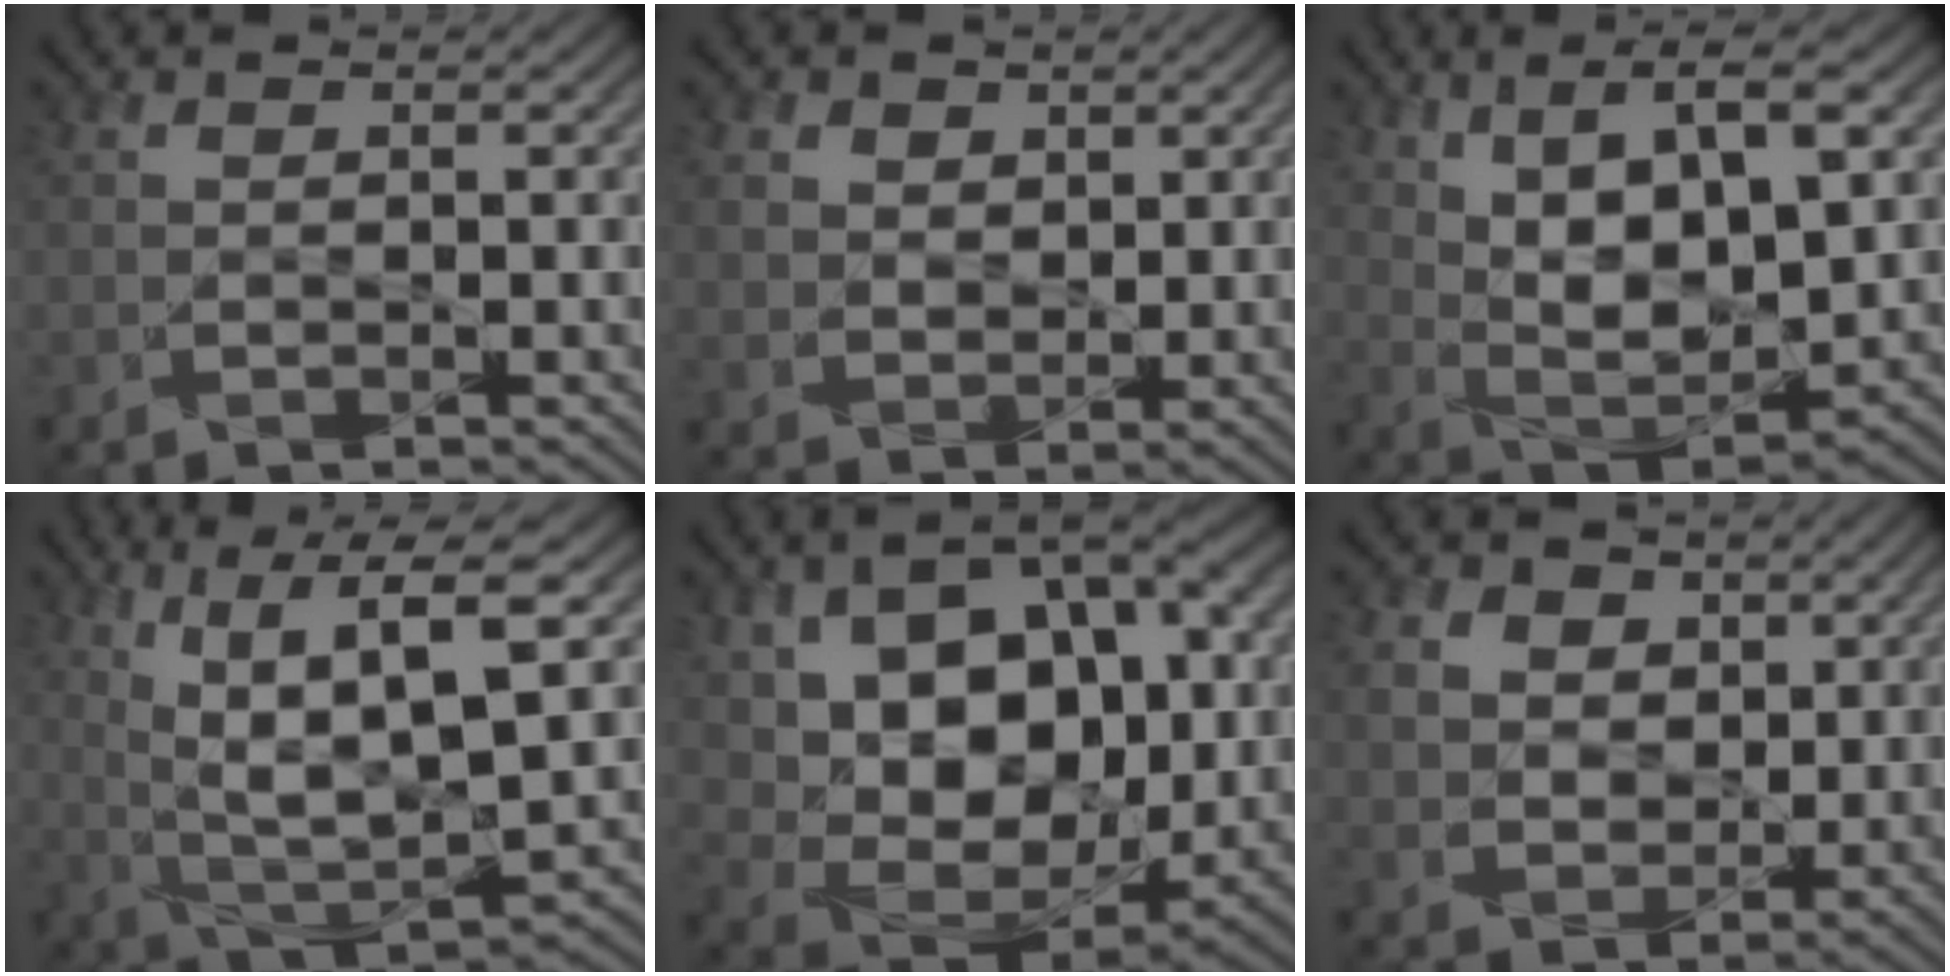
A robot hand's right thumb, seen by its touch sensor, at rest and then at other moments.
{"total": 4.1, "force": [2.1, 3.1, 1.8], "torque": [-0.064, -0.009, 0.041]}
{"total": 12.6, "force": [4.5, 5.4, 10.5], "torque": [-0.203, -0.006, 0.087]}
{"total": 13.4, "force": [4.0, 4.6, 11.9], "torque": [-0.238, 0.000, 0.076]}
{"total": 16.6, "force": [3.4, 11.2, 11.8], "torque": [-0.210, -0.007, 0.083]}
{"total": 8.0, "force": [3.2, 6.2, 3.9], "torque": [-0.133, 0.010, 0.065]}